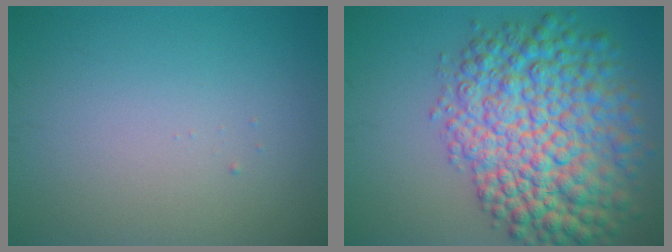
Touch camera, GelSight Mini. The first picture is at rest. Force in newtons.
{"total": 11.3, "press": 11.3, "slide": 0.3}